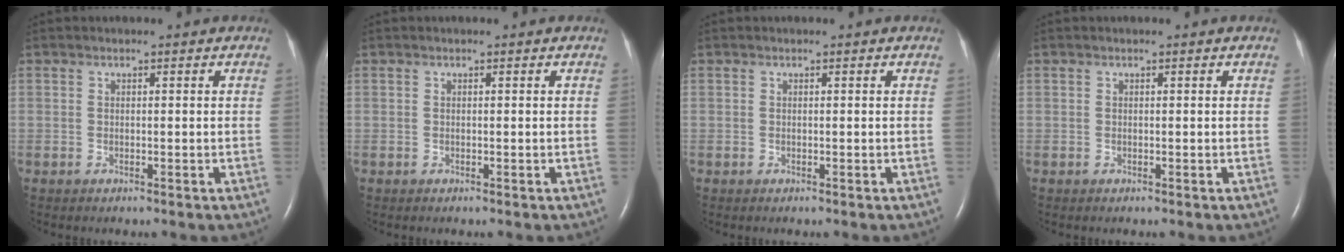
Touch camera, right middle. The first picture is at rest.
{"total": 0.0}
{"total": 0.0}
{"total": 0.0}